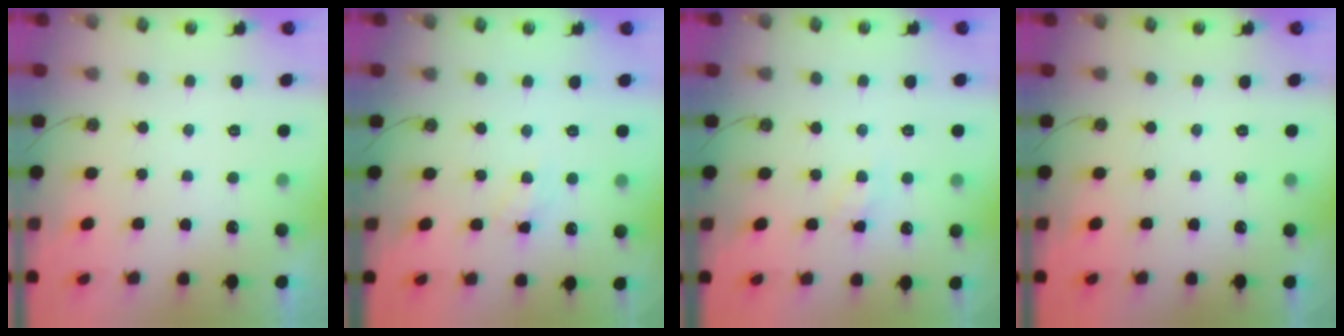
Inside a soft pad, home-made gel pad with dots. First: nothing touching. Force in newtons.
{"total": 5.0, "press": 4.9, "slide": 0.8}
{"total": 6.8, "press": 6.8, "slide": 0.9}
{"total": 0.0}